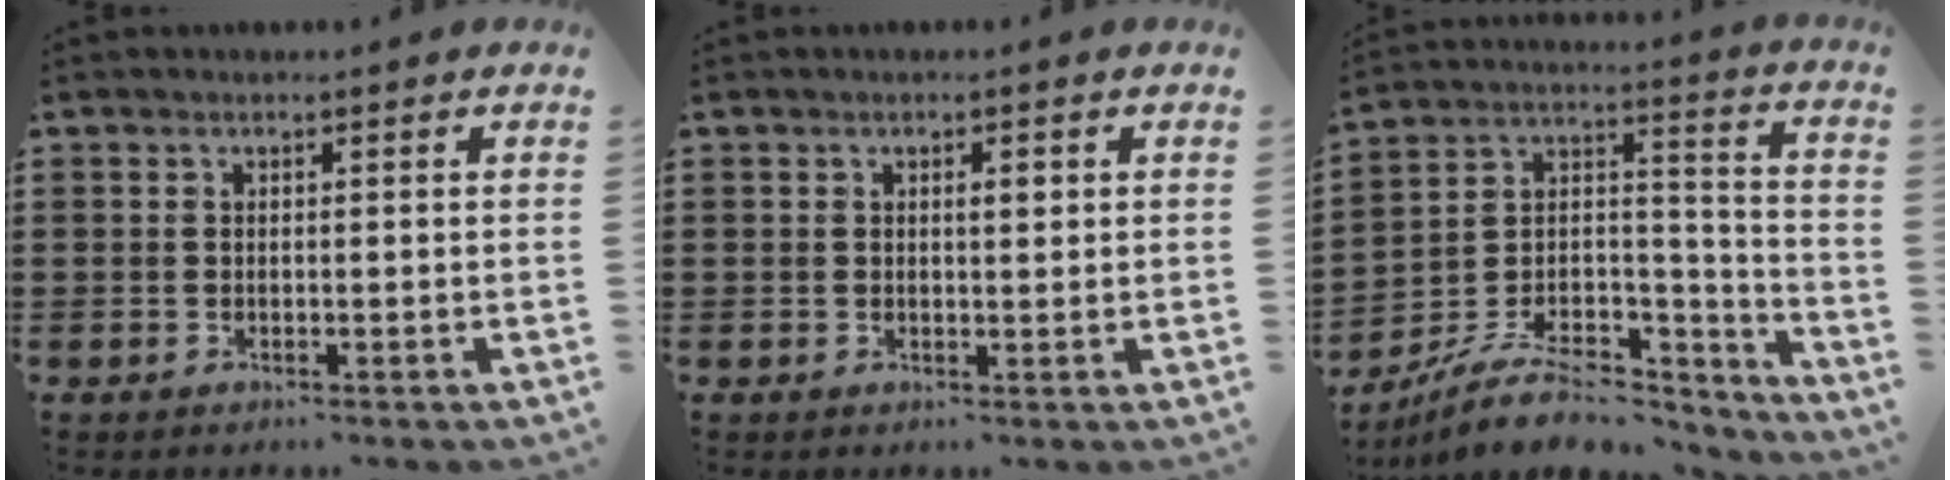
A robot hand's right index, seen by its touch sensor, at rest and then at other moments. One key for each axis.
{"total": 1.4, "fx": 0.4, "fy": 0.4, "fz": 1.3, "tx": -0.017, "ty": 0.000, "tz": 0.003}
{"total": 8.8, "fx": -7.0, "fy": 3.7, "fz": 3.9, "tx": -0.072, "ty": 0.015, "tz": -0.132}